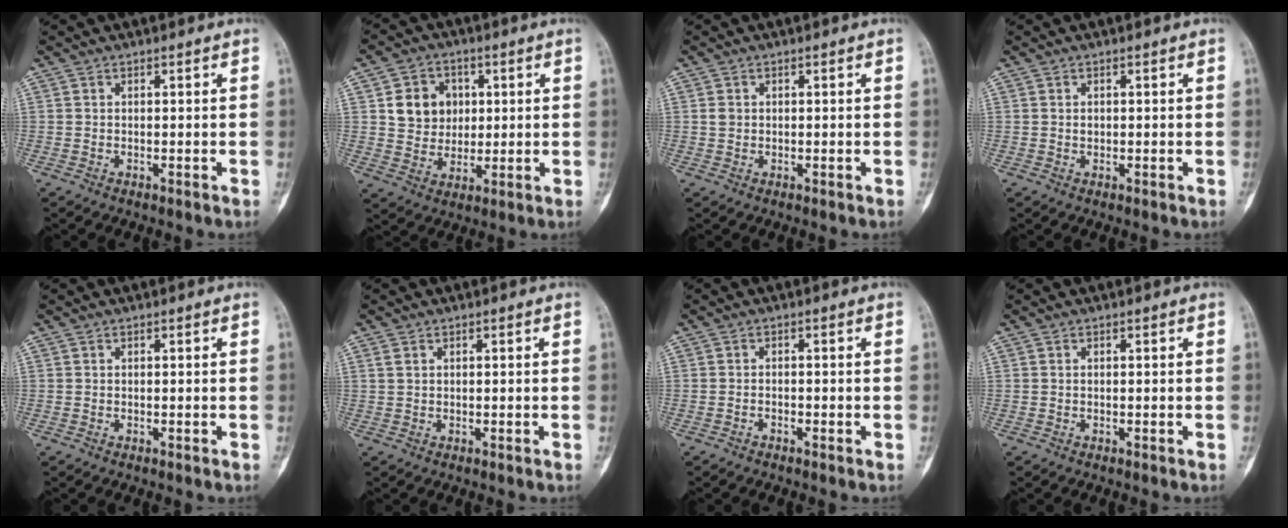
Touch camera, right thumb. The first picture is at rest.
{"total": 9.3, "force": [2.1, 8.1, 4.1], "torque": [-0.025, -0.005, 0.040]}
{"total": 1.3, "force": [0.2, 1.1, 0.6], "torque": [-0.010, 0.001, 0.005]}
{"total": 0.7, "force": [0.1, 0.6, 0.4], "torque": [-0.002, 0.002, 0.001]}
{"total": 0.0}
{"total": 1.1, "force": [0.6, 0.7, 0.6], "torque": [-0.014, 0.005, 0.014]}
{"total": 0.7, "force": [-0.6, 0.3, 0.2], "torque": [-0.001, 0.004, -0.013]}
{"total": 0.0}